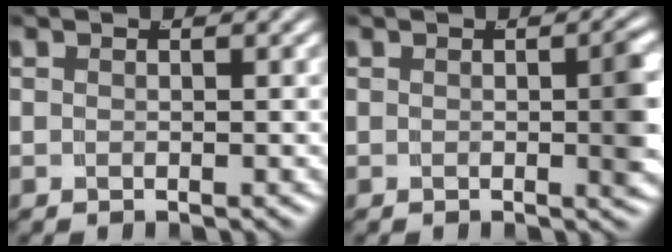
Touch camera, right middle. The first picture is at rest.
{"total": 2.4, "force": [-0.1, 0.6, 2.3], "torque": [-0.021, 0.000, -0.003]}